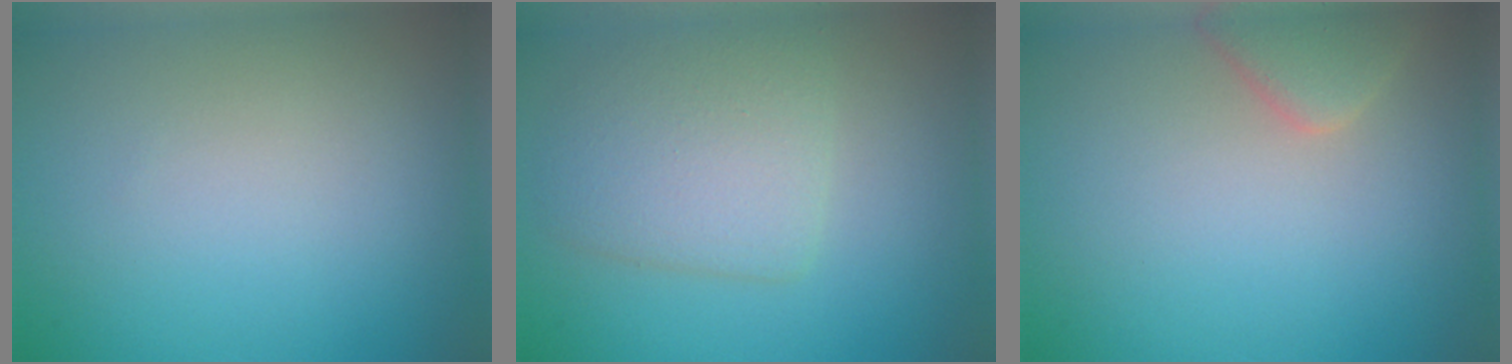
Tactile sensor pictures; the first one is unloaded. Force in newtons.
{"total": 4.3, "press": 4.3, "slide": 0.4}
{"total": 2.9, "press": 2.8, "slide": 0.3}